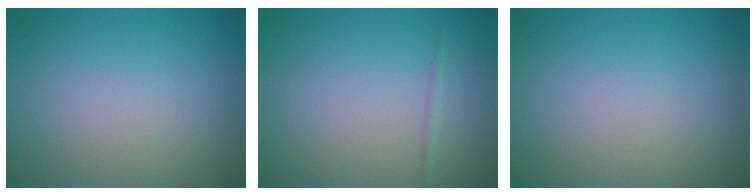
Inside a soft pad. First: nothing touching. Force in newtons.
{"total": 0.5, "press": 0.5, "slide": 0.0}
{"total": 0.0}